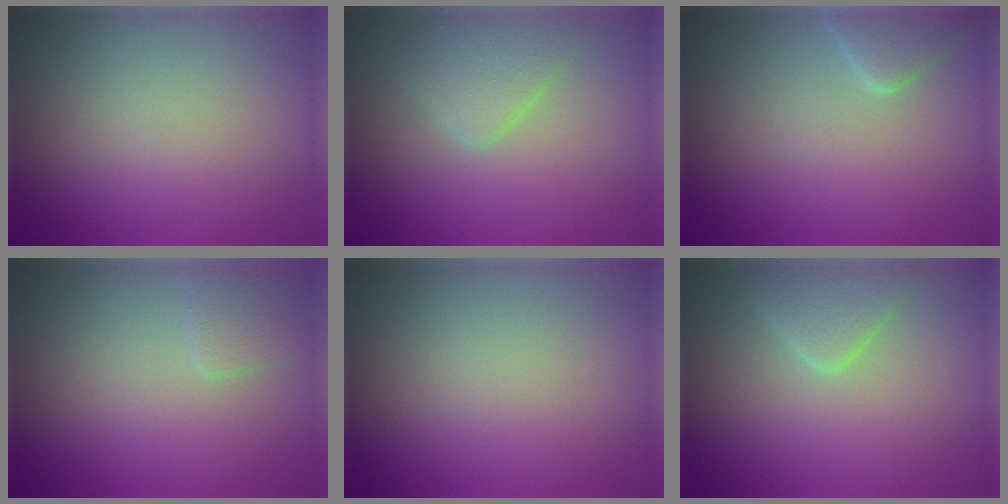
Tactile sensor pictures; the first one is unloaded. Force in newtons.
{"total": 2.7, "press": 2.7, "slide": 0.1}
{"total": 2.7, "press": 2.7, "slide": 0.2}
{"total": 1.4, "press": 1.4, "slide": 0.0}
{"total": 0.0}
{"total": 2.6, "press": 2.6, "slide": 0.2}